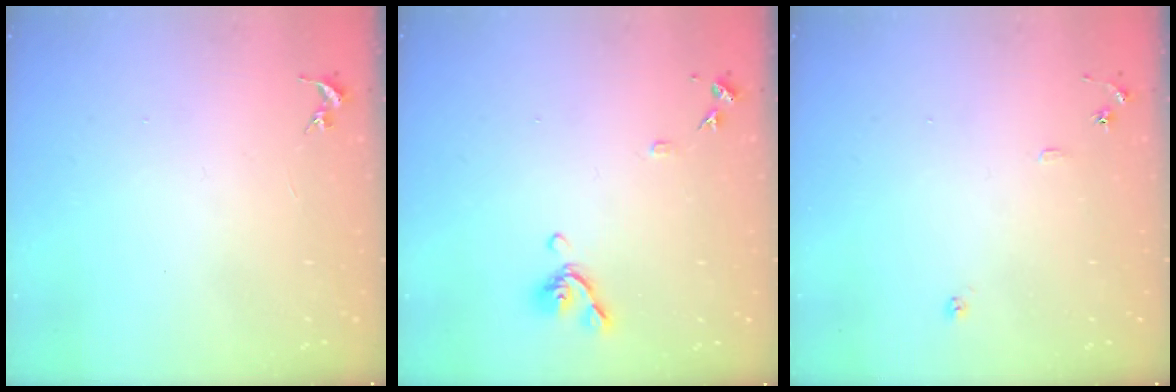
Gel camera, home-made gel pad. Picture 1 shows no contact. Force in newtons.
{"total": 9.1, "press": 9.0, "slide": 1.4}
{"total": 6.9, "press": 6.9, "slide": 0.7}